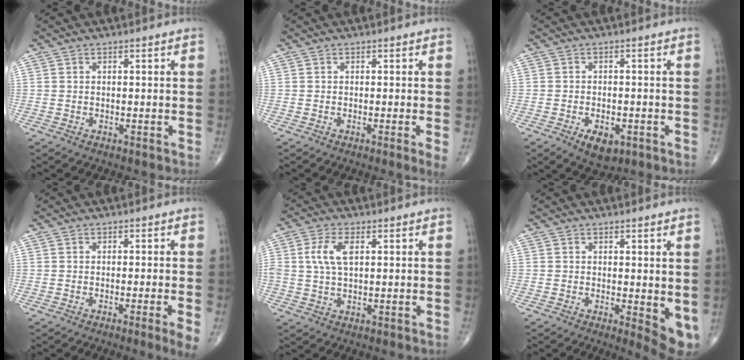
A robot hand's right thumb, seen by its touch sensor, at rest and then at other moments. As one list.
[{"total": 2.1, "force": [-0.5, -0.1, 2.0], "torque": [-0.035, -0.008, -0.011]}, {"total": 5.4, "force": [-2.4, 2.9, 3.8], "torque": [-0.052, 0.004, -0.030]}, {"total": 3.6, "force": [-1.5, -0.4, 3.2], "torque": [-0.051, -0.011, -0.027]}, {"total": 5.7, "force": [1.3, 2.8, 4.8], "torque": [-0.110, 0.005, 0.025]}, {"total": 5.5, "force": [0.2, 1.8, 5.2], "torque": [-0.063, -0.015, 0.006]}]